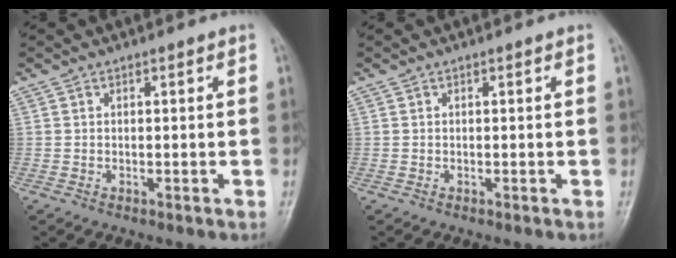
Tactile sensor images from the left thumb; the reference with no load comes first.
{"total": 0.0}